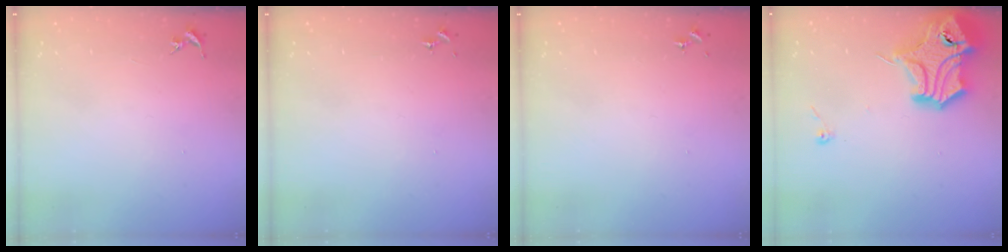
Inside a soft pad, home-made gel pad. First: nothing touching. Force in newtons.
{"total": 0.0}
{"total": 0.0}
{"total": 17.4, "press": 17.3, "slide": 2.1}